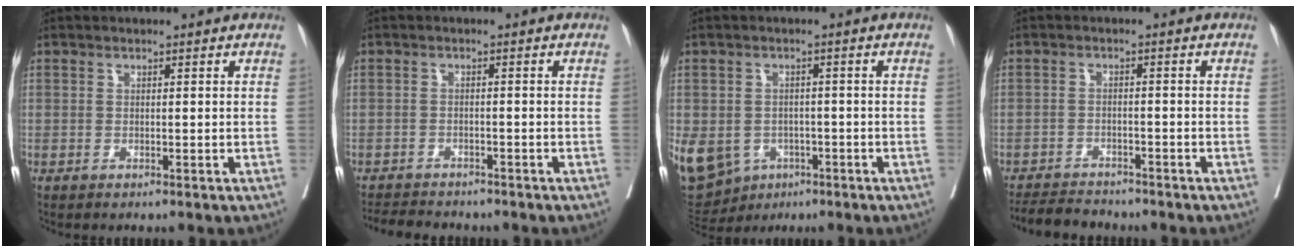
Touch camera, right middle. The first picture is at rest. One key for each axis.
{"total": 6.1, "fx": -5.7, "fy": 1.5, "fz": 1.6, "tx": -0.022, "ty": -0.008, "tz": -0.085}
{"total": 22.3, "fx": -8.7, "fy": 18.4, "fz": 9.1, "tx": -0.338, "ty": -0.017, "tz": -0.121}
{"total": 5.8, "fx": -5.6, "fy": 1.2, "fz": 1.0, "tx": -0.013, "ty": -0.014, "tz": -0.090}